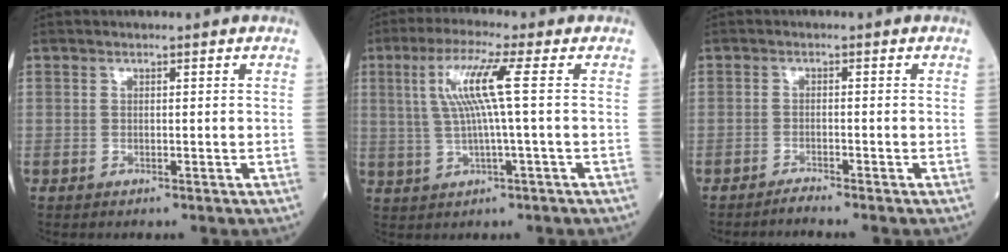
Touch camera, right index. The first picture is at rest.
{"total": 7.8, "force": [1.5, -0.9, 7.6], "torque": [-0.156, 0.013, 0.033]}
{"total": 1.8, "force": [-1.6, -0.7, 0.3], "torque": [-0.006, -0.002, -0.032]}